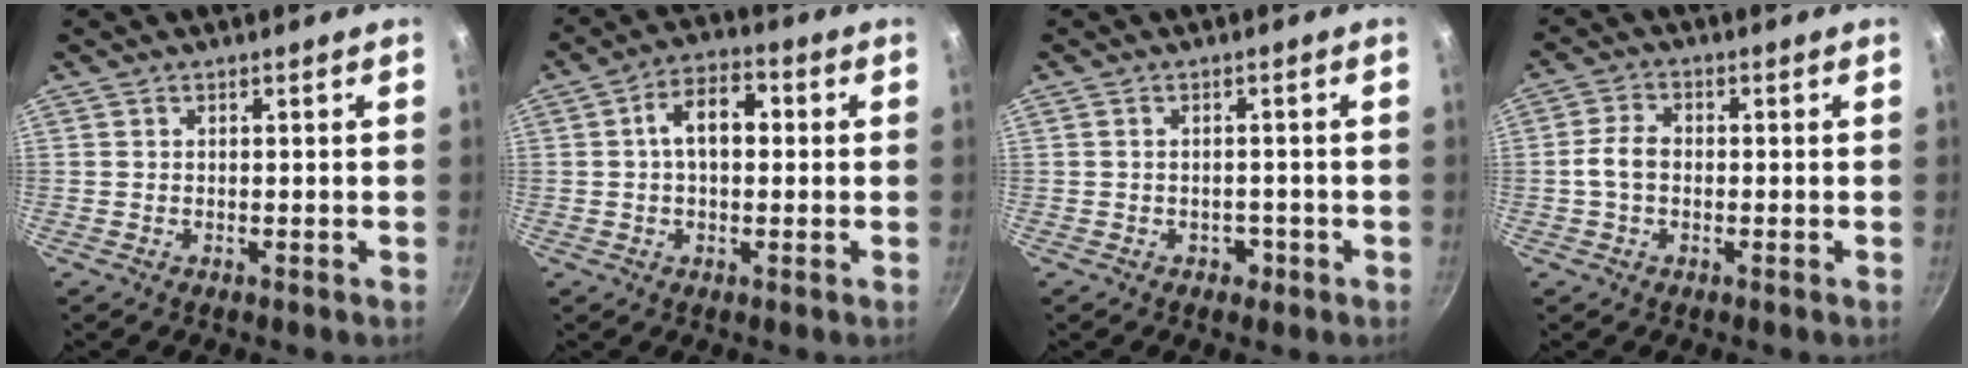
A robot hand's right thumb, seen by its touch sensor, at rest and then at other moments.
{"total": 8.4, "force": [1.0, 5.1, 6.6], "torque": [-0.083, 0.024, 0.005]}
{"total": 2.0, "force": [-0.9, 1.5, 0.9], "torque": [-0.002, 0.013, -0.006]}
{"total": 4.6, "force": [-0.5, 3.2, 3.3], "torque": [-0.062, 0.020, -0.015]}